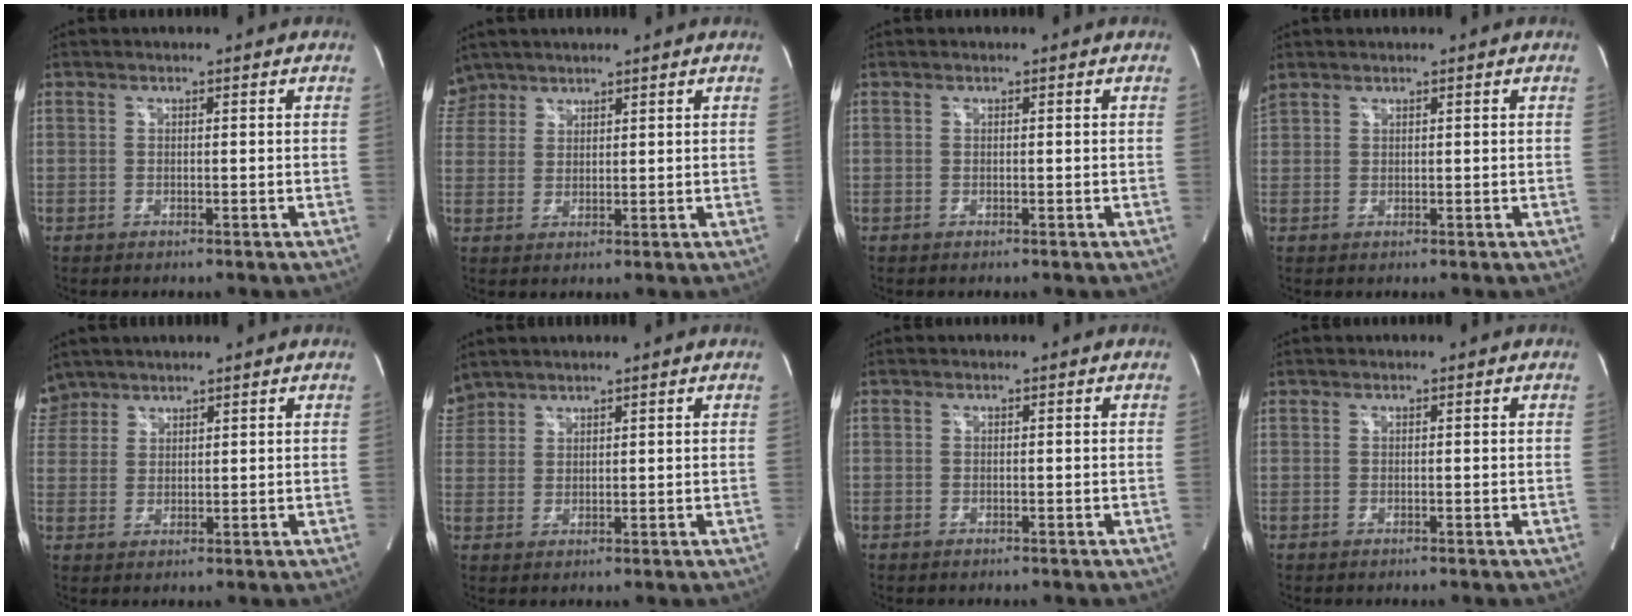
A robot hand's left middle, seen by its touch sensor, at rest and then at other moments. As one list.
[{"total": 4.5, "force": [3.8, 2.4, -0.3], "torque": [0.011, 0.012, 0.076]}, {"total": 0.0}, {"total": 2.9, "force": [2.3, 1.4, 1.1], "torque": [-0.058, 0.023, 0.057]}, {"total": 5.1, "force": [4.3, 2.7, -0.2], "torque": [0.004, 0.013, 0.090]}, {"total": 4.6, "force": [4.2, 1.8, 0.4], "torque": [-0.021, 0.022, 0.093]}, {"total": 0.0}, {"total": 0.0}]